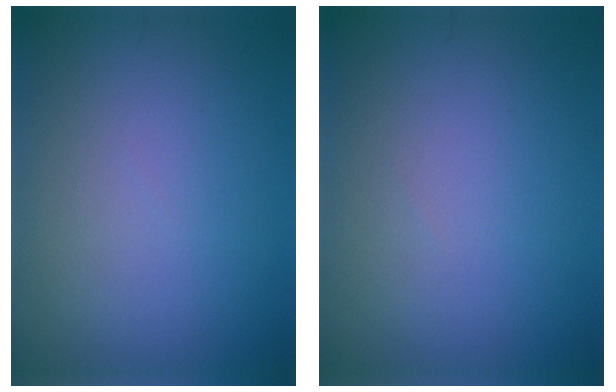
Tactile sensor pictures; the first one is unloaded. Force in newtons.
{"total": 0.0}